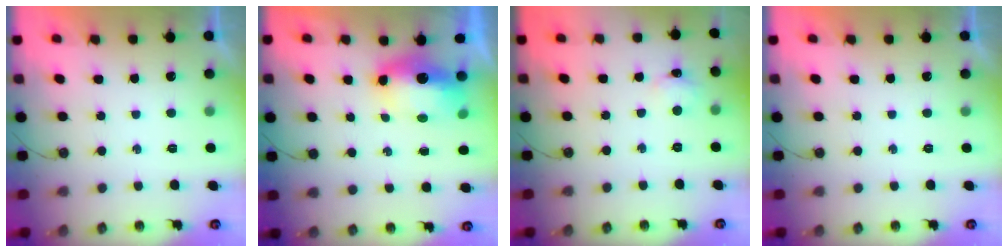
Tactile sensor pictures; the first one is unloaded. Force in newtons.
{"total": 7.9, "press": 7.9, "slide": 0.8}
{"total": 4.0, "press": 4.0, "slide": 0.5}
{"total": 0.0}